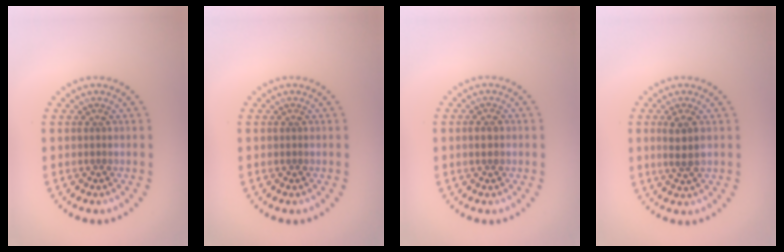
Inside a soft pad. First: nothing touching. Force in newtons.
{"total": 0.0}
{"total": 1.0, "press": 1.0, "slide": 0.1}
{"total": 2.2, "press": 2.0, "slide": 0.9}